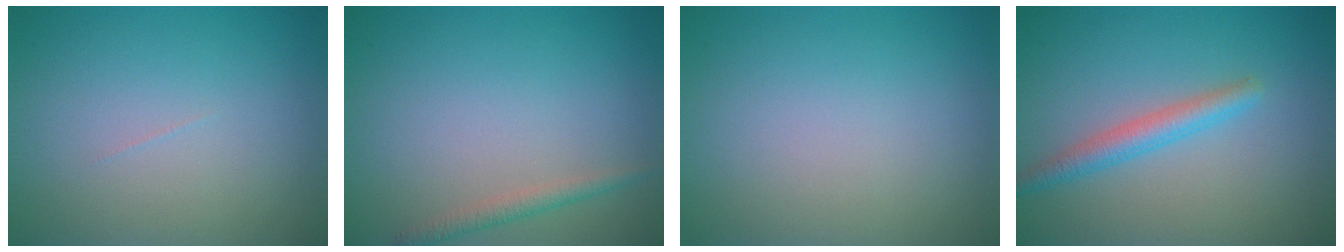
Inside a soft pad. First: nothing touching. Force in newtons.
{"total": 1.4, "press": 1.4, "slide": 0.0}
{"total": 0.0}
{"total": 2.5, "press": 2.5, "slide": 0.2}